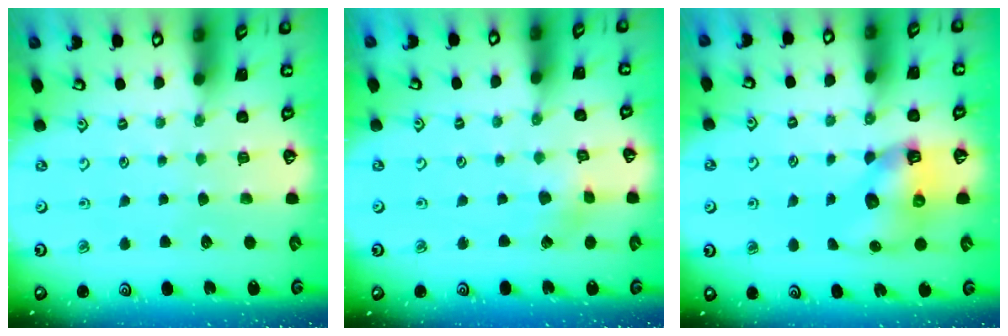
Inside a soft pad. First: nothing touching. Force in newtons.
{"total": 2.6, "press": 2.6, "slide": 0.2}
{"total": 8.8, "press": 8.7, "slide": 1.4}